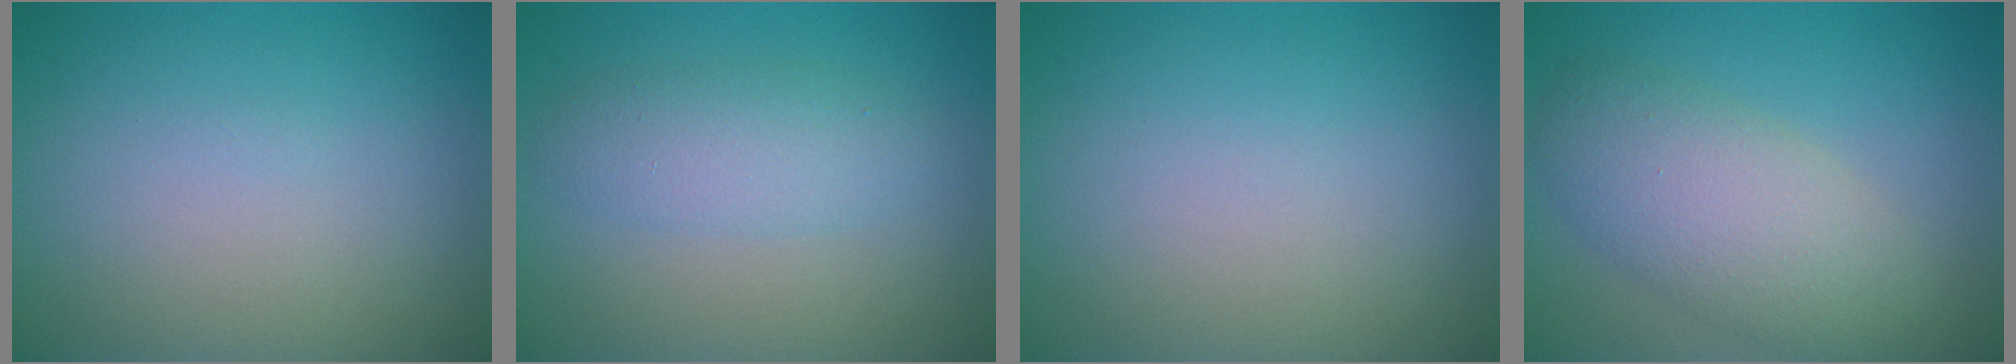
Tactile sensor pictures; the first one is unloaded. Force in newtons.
{"total": 3.3, "press": 3.3, "slide": 0.1}
{"total": 0.0}
{"total": 6.1, "press": 6.1, "slide": 0.4}